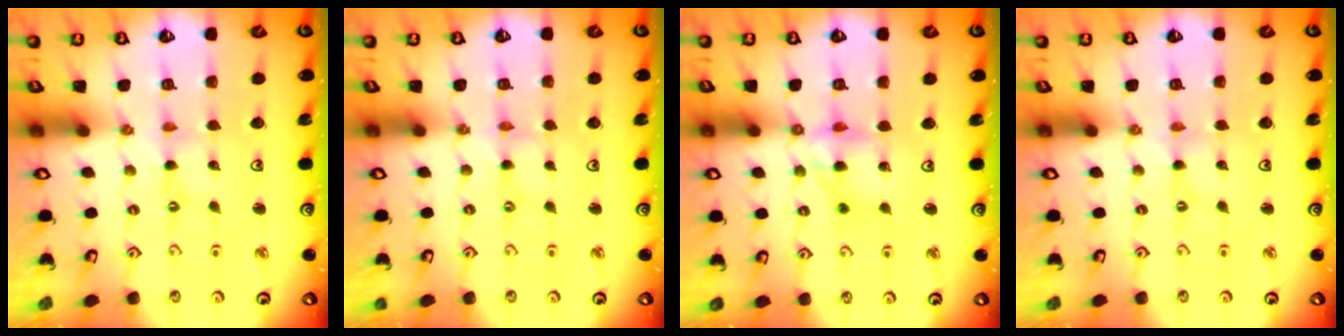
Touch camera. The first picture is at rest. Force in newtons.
{"total": 1.2, "press": 1.1, "slide": 0.2}
{"total": 10.7, "press": 10.6, "slide": 1.6}
{"total": 0.0}